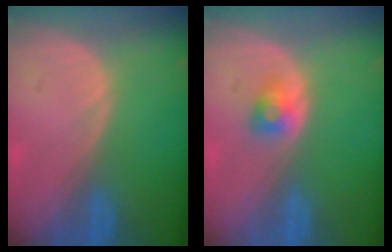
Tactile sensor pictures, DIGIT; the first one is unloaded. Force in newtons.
{"total": 2.4, "press": 2.3, "slide": 0.8}